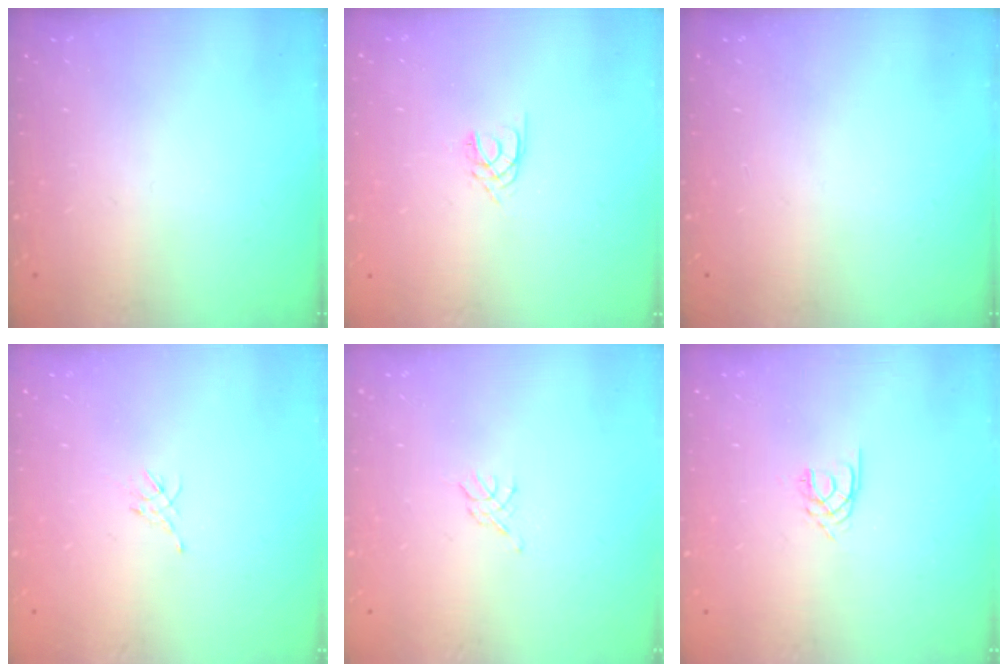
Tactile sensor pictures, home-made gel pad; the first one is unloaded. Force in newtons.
{"total": 2.1, "press": 2.1, "slide": 0.3}
{"total": 0.0}
{"total": 3.1, "press": 3.0, "slide": 0.8}
{"total": 2.3, "press": 2.2, "slide": 0.5}
{"total": 1.9, "press": 1.9, "slide": 0.2}